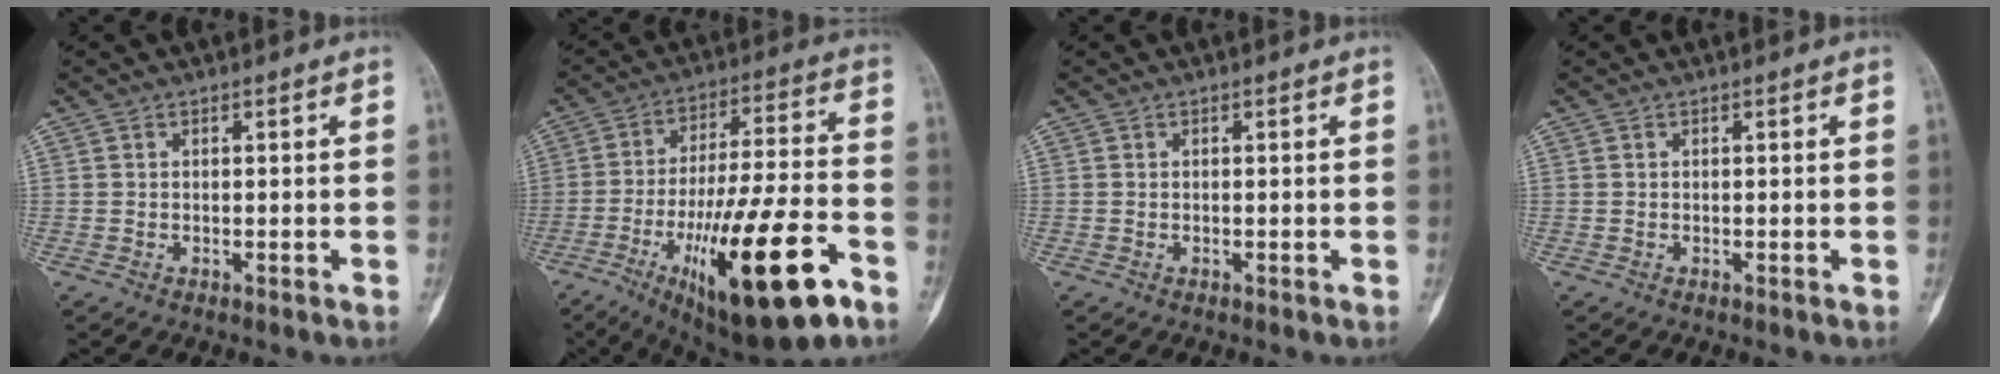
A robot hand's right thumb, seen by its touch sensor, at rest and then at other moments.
{"total": 25.3, "force": [-11.2, 6.5, 21.7], "torque": [-0.361, 0.032, -0.168]}
{"total": 0.0}
{"total": 0.0}